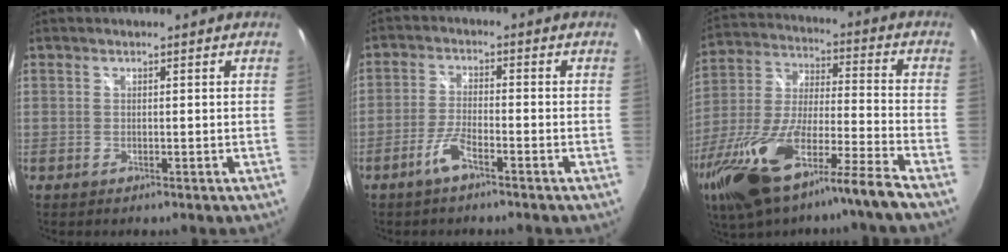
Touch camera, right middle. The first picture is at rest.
{"total": 4.6, "force": [-3.2, 0.8, 3.3], "torque": [-0.082, 0.000, -0.064]}
{"total": 22.0, "force": [-14.6, 2.1, 16.2], "torque": [-0.318, -0.042, -0.265]}